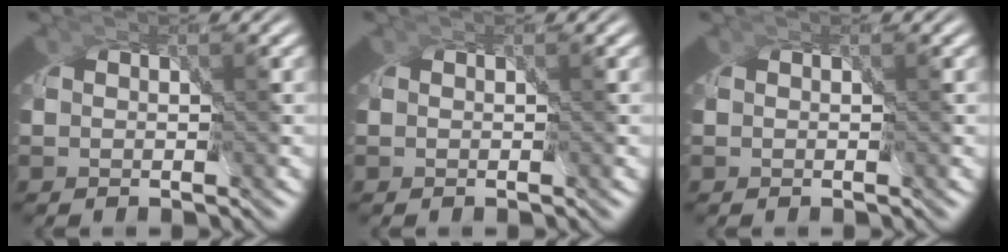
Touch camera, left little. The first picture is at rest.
{"total": 0.0}
{"total": 0.0}